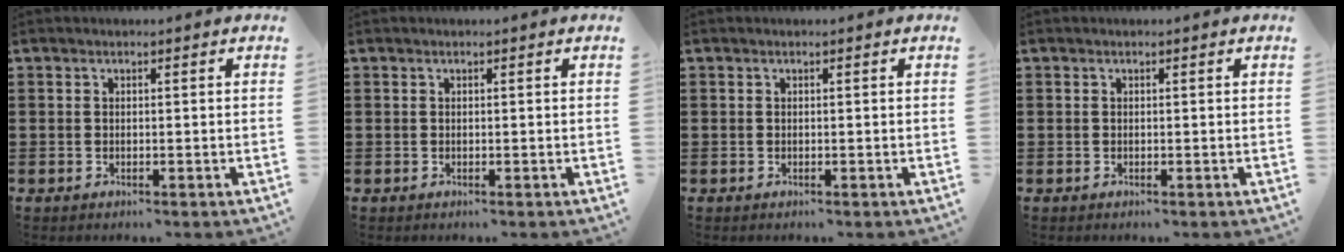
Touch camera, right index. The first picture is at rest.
{"total": 0.0}
{"total": 0.0}
{"total": 0.0}